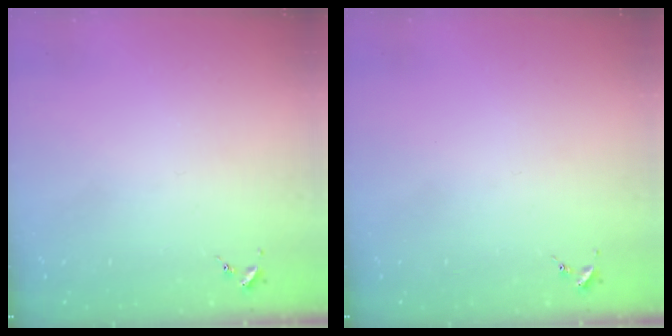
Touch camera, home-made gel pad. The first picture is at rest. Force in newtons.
{"total": 0.0}